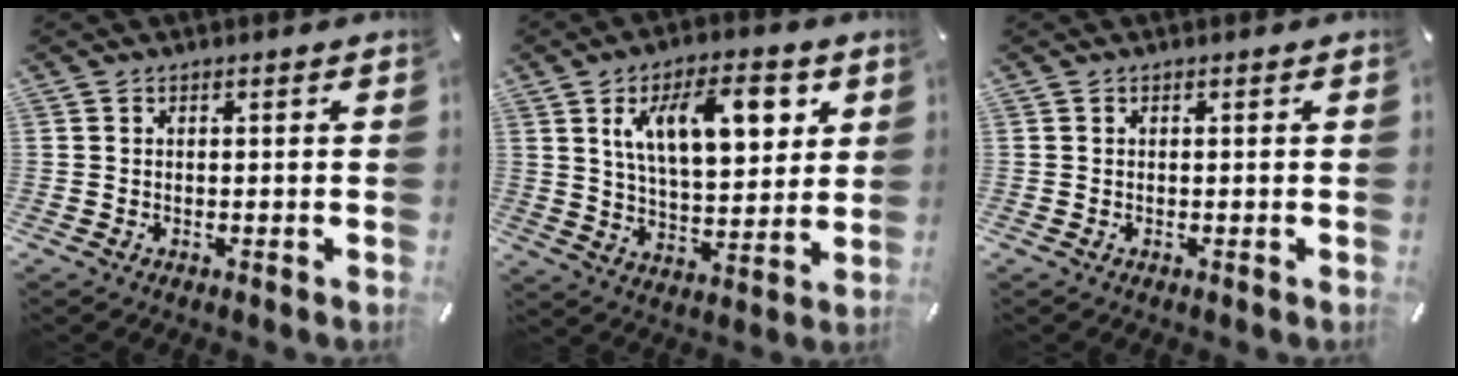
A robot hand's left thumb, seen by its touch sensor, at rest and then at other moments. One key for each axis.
{"total": 15.3, "fx": 6.7, "fy": 7.3, "fz": 11.6, "tx": -0.180, "ty": -0.010, "tz": 0.112}
{"total": 0.0}